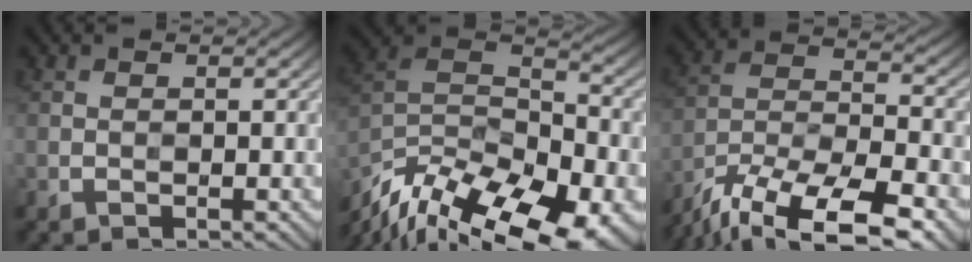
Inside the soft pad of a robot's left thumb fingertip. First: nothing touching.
{"total": 19.5, "force": [-14.8, 8.0, 10.0], "torque": [-0.203, -0.036, -0.226]}
{"total": 17.0, "force": [-12.7, 5.8, 9.6], "torque": [-0.204, -0.039, -0.205]}